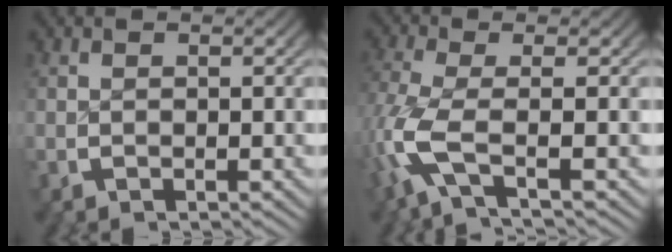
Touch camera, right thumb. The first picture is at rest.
{"total": 5.8, "force": [-1.4, 3.0, 4.7], "torque": [-0.145, -0.028, -0.011]}